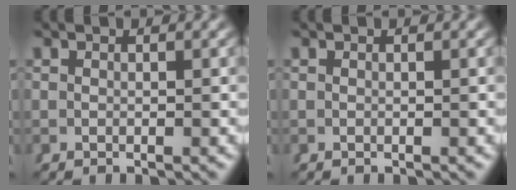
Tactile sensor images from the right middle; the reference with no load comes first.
{"total": 0.0}